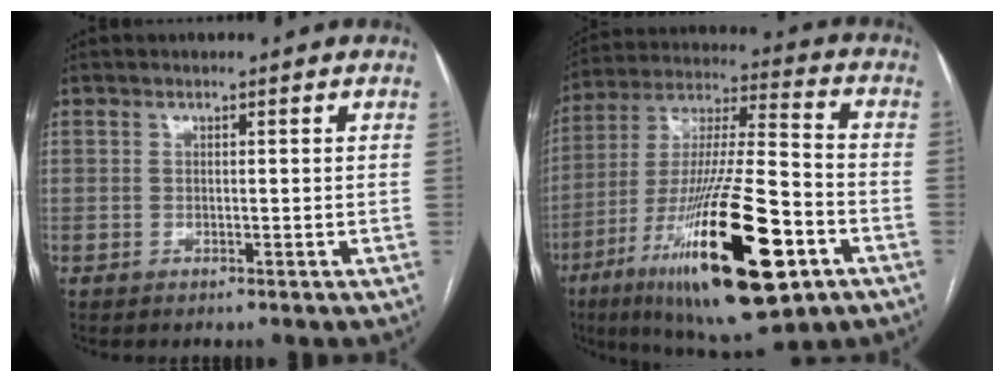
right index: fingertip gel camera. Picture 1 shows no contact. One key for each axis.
{"total": 26.7, "fx": -11.5, "fy": 5.3, "fz": 23.5, "tx": -0.422, "ty": -0.034, "tz": -0.186}